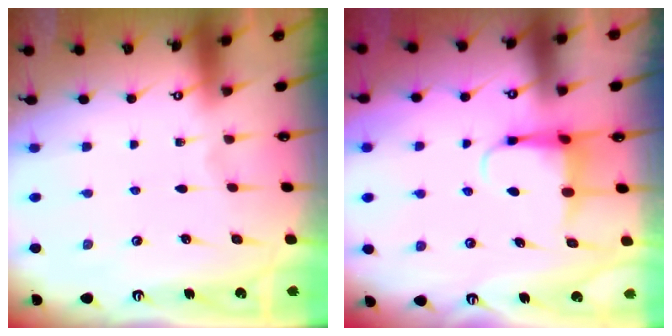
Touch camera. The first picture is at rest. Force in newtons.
{"total": 5.3, "press": 5.3, "slide": 0.4}